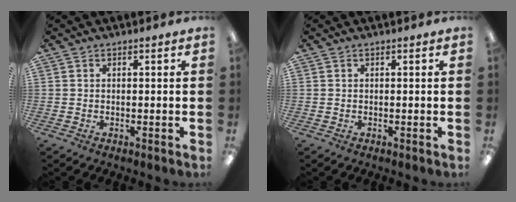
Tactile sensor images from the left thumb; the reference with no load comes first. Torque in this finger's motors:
{"motor_torque": [-0.02, 0.02, -0.01, -0.01, 0.00]}